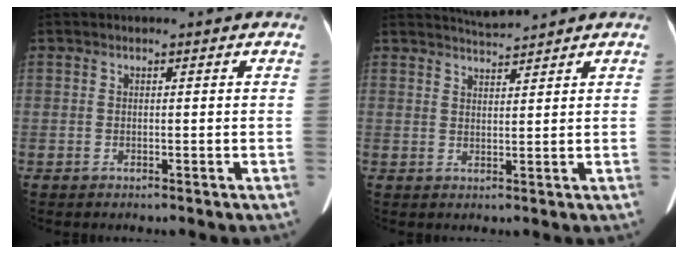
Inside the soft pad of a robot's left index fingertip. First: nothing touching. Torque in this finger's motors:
{"motor_torque": [0.16, -0.31, -0.02, 0.00]}